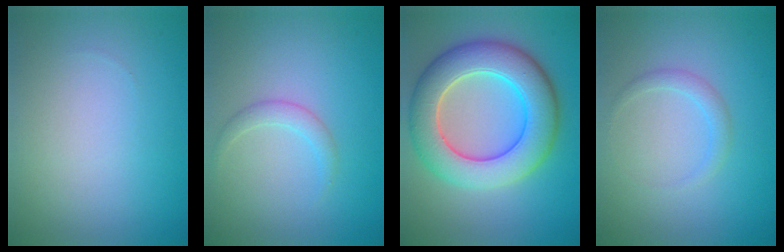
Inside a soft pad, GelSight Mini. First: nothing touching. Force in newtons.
{"total": 1.4, "press": 1.4, "slide": 0.0}
{"total": 9.0, "press": 9.0, "slide": 0.5}
{"total": 1.3, "press": 1.3, "slide": 0.1}